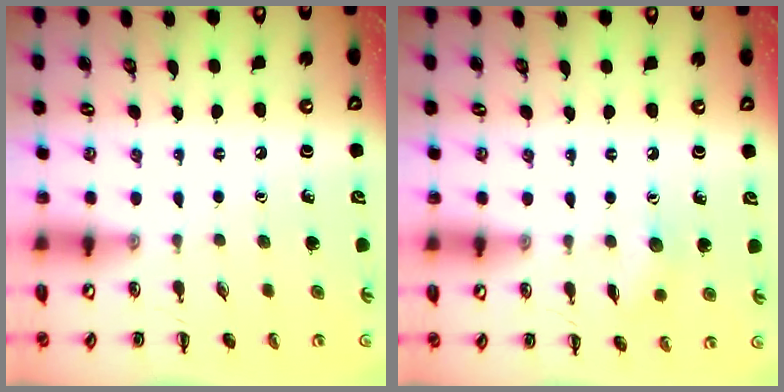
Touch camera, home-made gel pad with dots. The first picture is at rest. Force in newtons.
{"total": 5.5, "press": 5.3, "slide": 1.1}